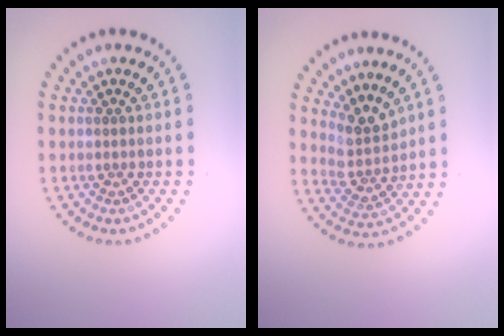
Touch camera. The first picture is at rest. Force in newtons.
{"total": 2.9, "press": 2.1, "slide": 2.0}